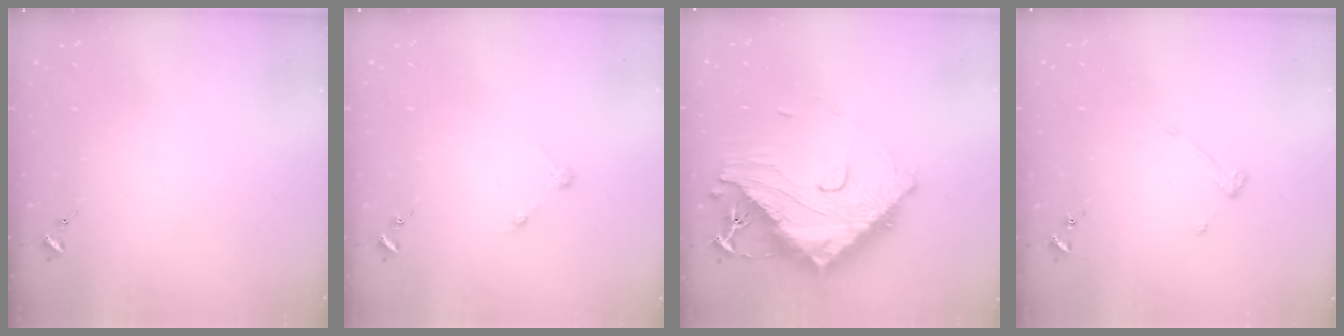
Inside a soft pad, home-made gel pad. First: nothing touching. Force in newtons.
{"total": 2.7, "press": 2.7, "slide": 0.3}
{"total": 20.5, "press": 20.4, "slide": 1.8}
{"total": 4.3, "press": 4.3, "slide": 0.4}